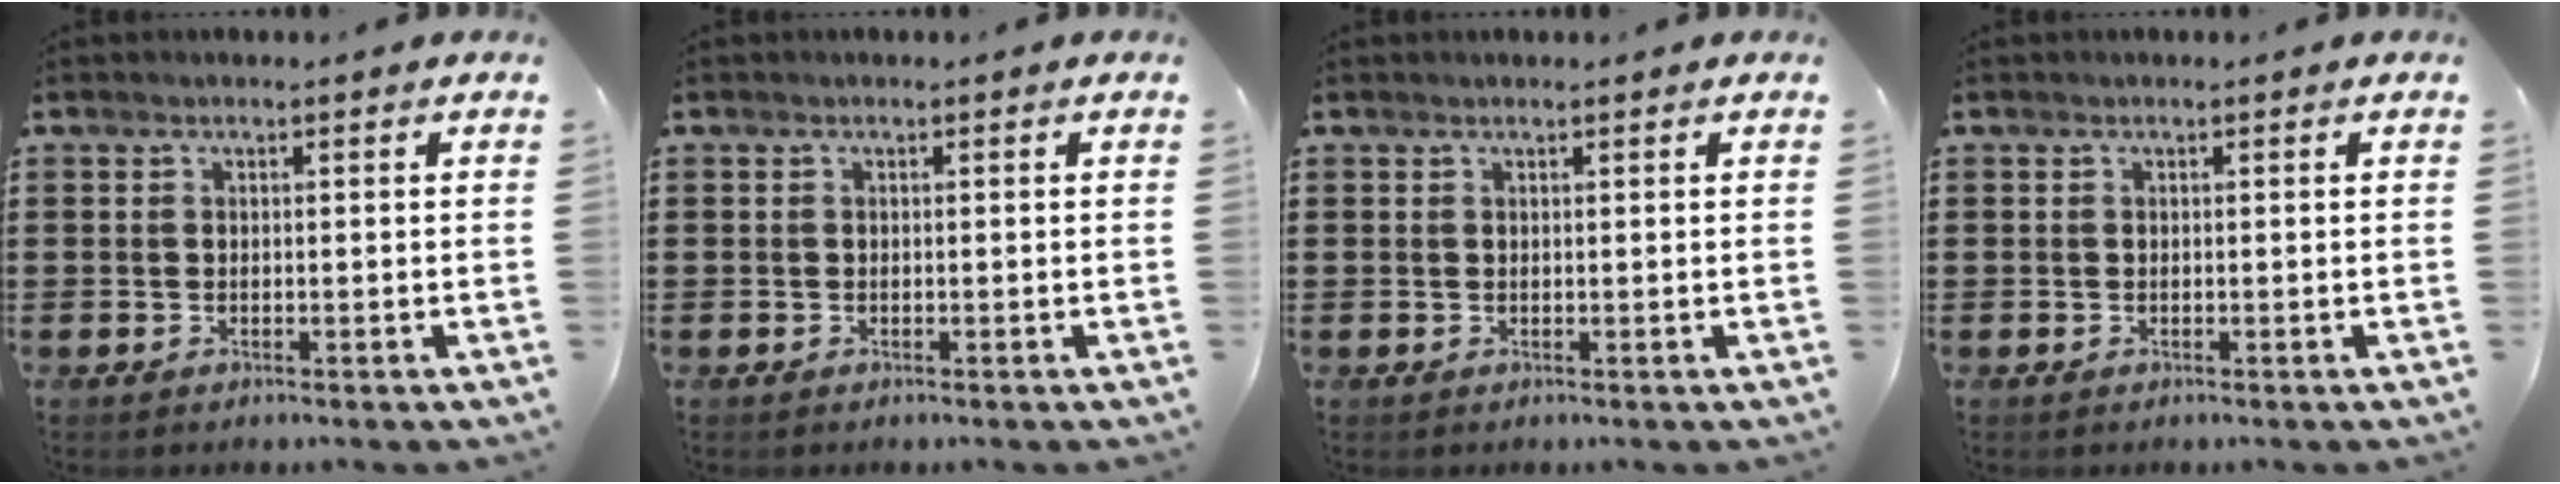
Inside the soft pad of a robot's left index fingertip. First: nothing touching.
{"total": 0.0}
{"total": 0.0}
{"total": 0.0}